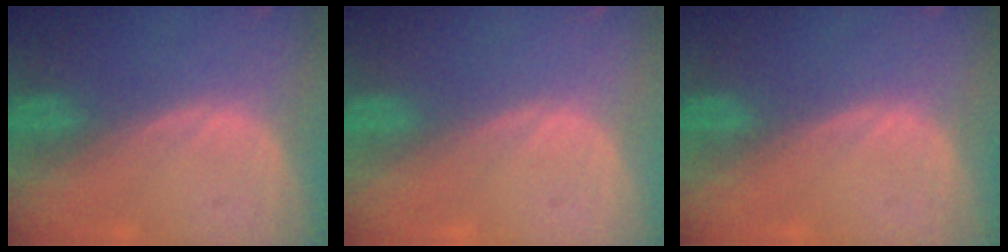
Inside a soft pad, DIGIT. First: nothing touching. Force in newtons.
{"total": 0.0}
{"total": 0.0}